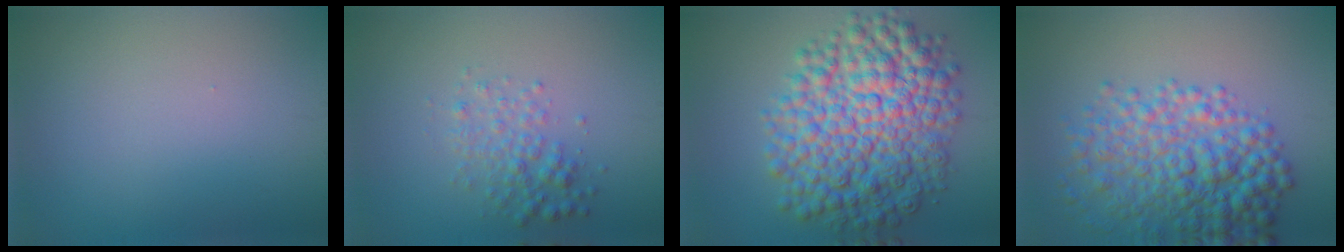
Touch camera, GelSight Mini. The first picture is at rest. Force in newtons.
{"total": 2.5, "press": 2.5, "slide": 0.0}
{"total": 11.3, "press": 11.3, "slide": 0.1}
{"total": 7.1, "press": 7.1, "slide": 0.3}